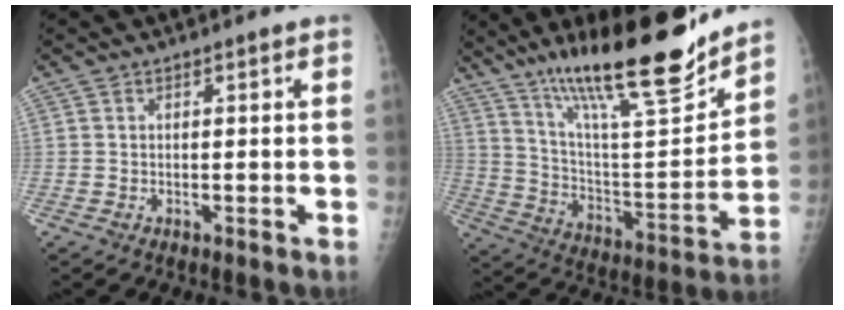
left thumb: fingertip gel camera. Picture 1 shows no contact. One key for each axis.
{"total": 24.9, "fx": 18.2, "fy": 5.0, "fz": 16.3, "tx": -0.241, "ty": -0.084, "tz": 0.307}